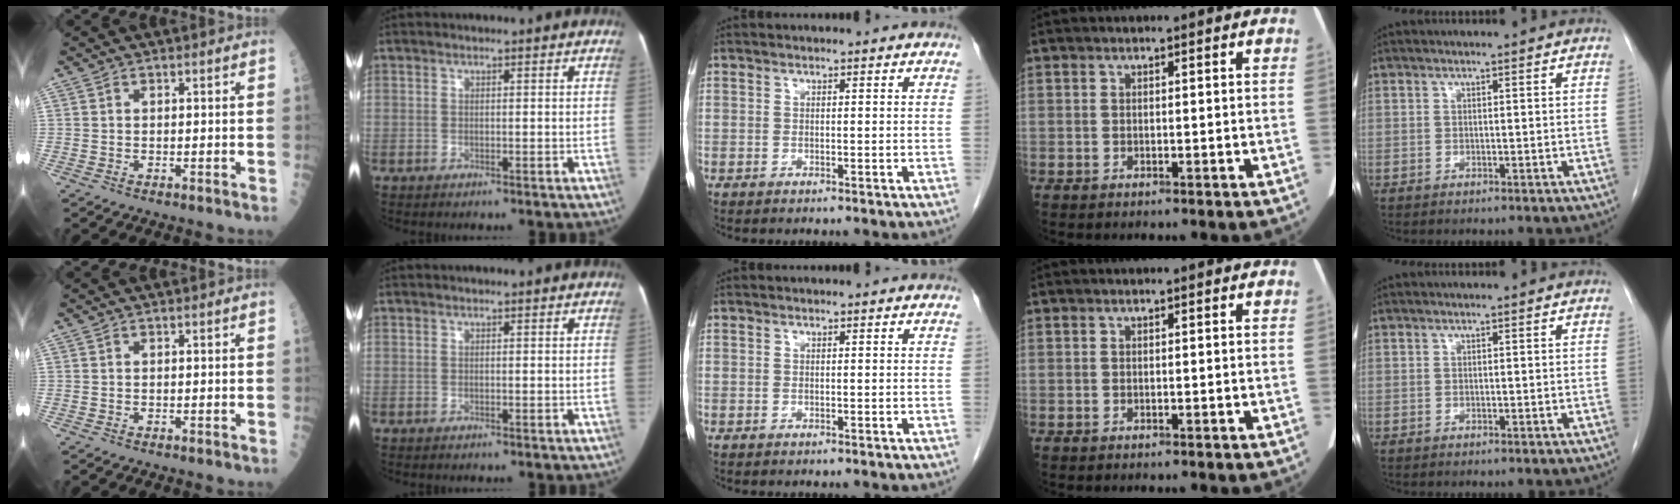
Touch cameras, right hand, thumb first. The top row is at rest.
{}